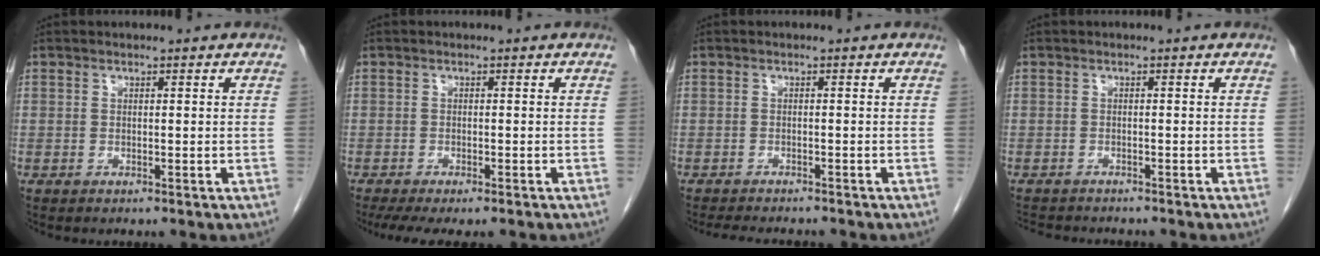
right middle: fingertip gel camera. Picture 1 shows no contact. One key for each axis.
{"total": 7.8, "fx": -6.2, "fy": 1.9, "fz": 4.4, "tx": -0.061, "ty": -0.008, "tz": -0.093}
{"total": 6.6, "fx": -6.0, "fy": 1.2, "fz": 2.5, "tx": -0.032, "ty": -0.007, "tz": -0.085}
{"total": 5.3, "fx": -4.9, "fy": 1.1, "fz": 1.5, "tx": -0.019, "ty": -0.007, "tz": -0.073}